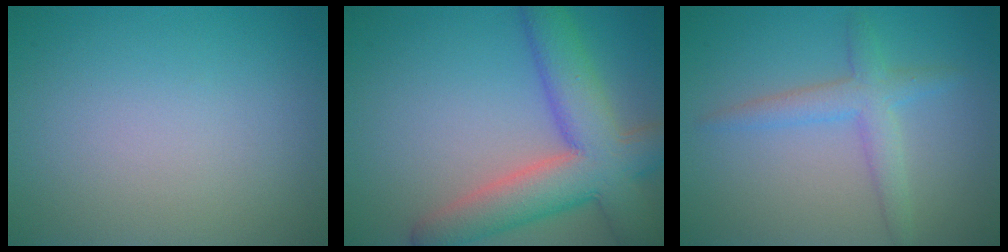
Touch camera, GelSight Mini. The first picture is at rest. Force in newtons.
{"total": 8.8, "press": 8.8, "slide": 0.6}
{"total": 2.9, "press": 2.9, "slide": 0.1}